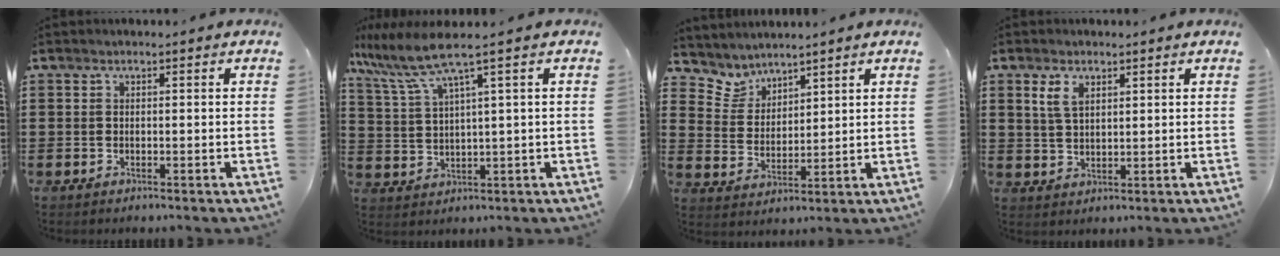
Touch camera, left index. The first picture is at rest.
{"total": 6.8, "force": [4.0, 0.3, 5.4], "torque": [-0.136, -0.027, 0.065]}
{"total": 4.3, "force": [4.0, 1.7, -0.2], "torque": [-0.020, -0.013, 0.073]}
{"total": 3.7, "force": [2.1, 2.2, 2.2], "torque": [-0.053, 0.007, 0.038]}